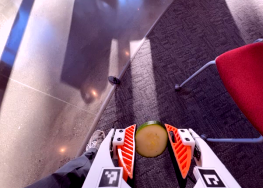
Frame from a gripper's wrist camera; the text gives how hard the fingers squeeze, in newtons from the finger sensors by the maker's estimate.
{"total": 10.6, "left": 10.9, "right": 10.4}